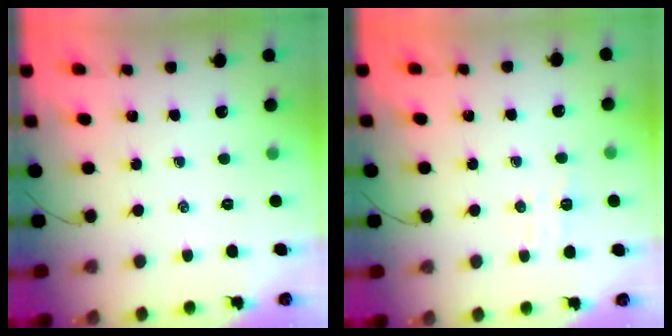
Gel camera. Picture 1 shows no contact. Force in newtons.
{"total": 5.4, "press": 5.3, "slide": 0.8}